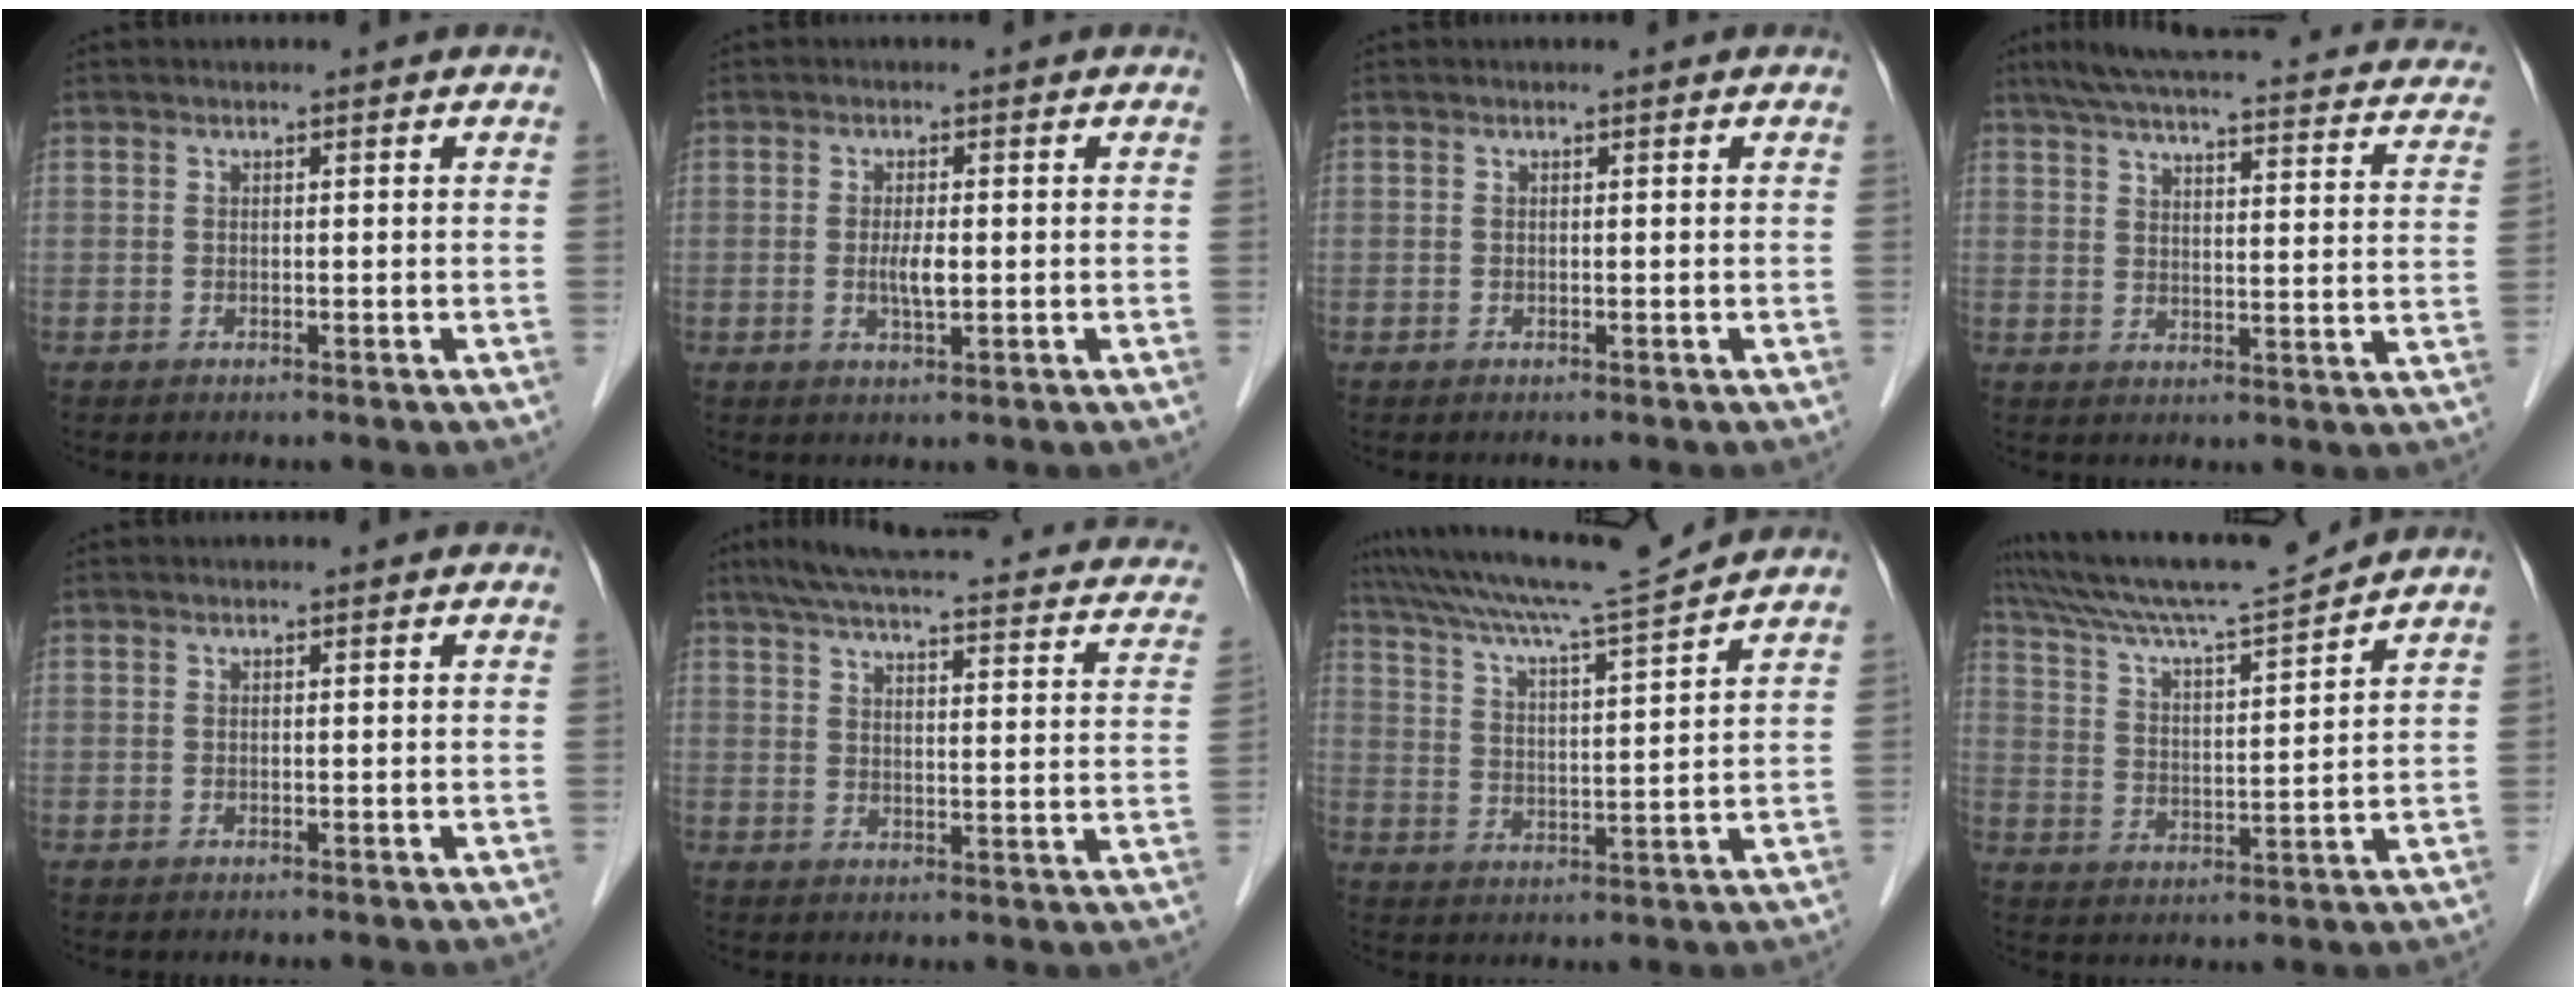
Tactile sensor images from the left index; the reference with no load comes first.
{"total": 2.6, "force": [-0.5, 0.5, 2.5], "torque": [-0.052, -0.005, -0.007]}
{"total": 0.0}
{"total": 26.7, "force": [22.3, 5.1, 13.8], "torque": [-0.199, 0.015, 0.261]}
{"total": 0.0}
{"total": 24.5, "force": [19.7, 5.1, 13.7], "torque": [-0.195, 0.023, 0.228]}
{"total": 13.1, "force": [11.9, -2.4, 4.9], "torque": [-0.095, -0.013, 0.194]}
{"total": 13.0, "force": [12.2, -1.9, 4.2], "torque": [-0.086, -0.009, 0.208]}